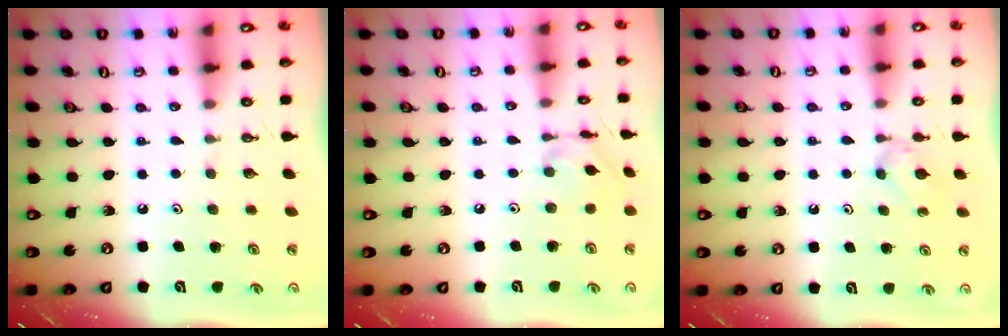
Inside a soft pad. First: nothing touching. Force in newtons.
{"total": 5.3, "press": 5.3, "slide": 0.2}
{"total": 3.7, "press": 3.6, "slide": 0.7}